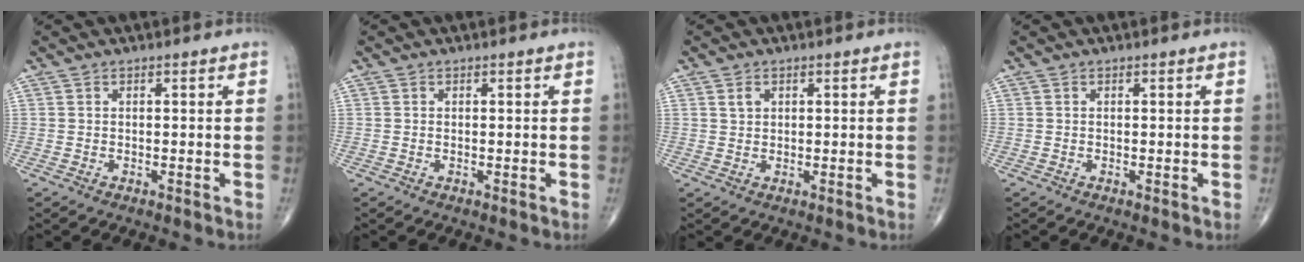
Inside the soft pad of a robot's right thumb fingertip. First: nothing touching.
{"total": 0.0}
{"total": 1.7, "force": [0.8, 1.3, 0.9], "torque": [-0.012, -0.001, 0.015]}
{"total": 0.0}